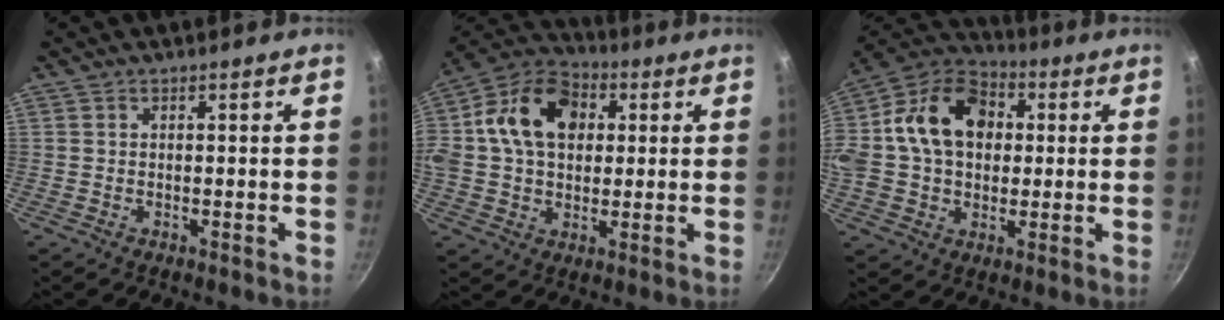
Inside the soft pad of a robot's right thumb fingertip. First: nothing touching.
{"total": 18.3, "force": [3.5, 13.3, 12.1], "torque": [-0.199, 0.031, 0.039]}
{"total": 20.9, "force": [2.8, 15.6, 13.6], "torque": [-0.230, 0.039, 0.032]}